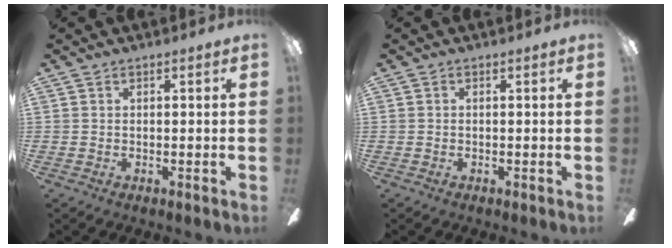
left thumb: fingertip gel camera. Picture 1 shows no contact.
{"total": 0.0}